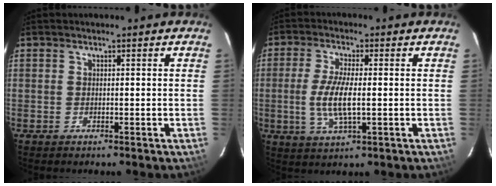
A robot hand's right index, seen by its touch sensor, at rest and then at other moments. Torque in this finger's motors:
{"motor_torque": [1.37, -0.49, 0.83, 0.19]}